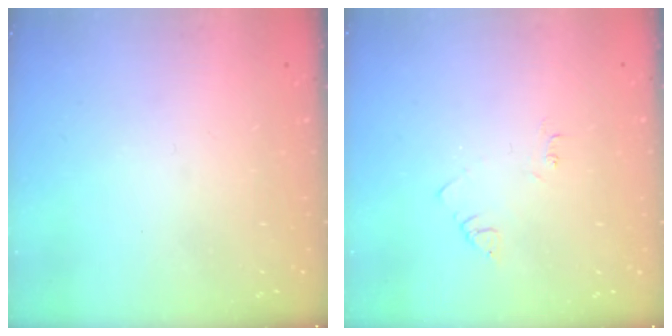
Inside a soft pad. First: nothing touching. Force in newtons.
{"total": 2.9, "press": 2.9, "slide": 0.4}